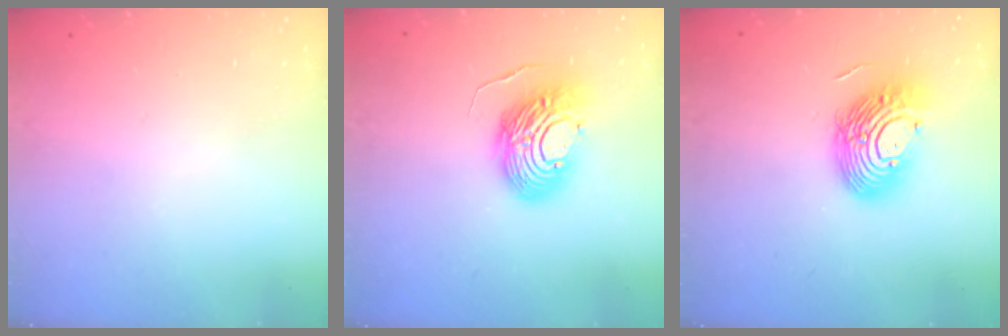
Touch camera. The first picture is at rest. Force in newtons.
{"total": 14.1, "press": 14.1, "slide": 1.2}
{"total": 15.1, "press": 14.8, "slide": 2.7}